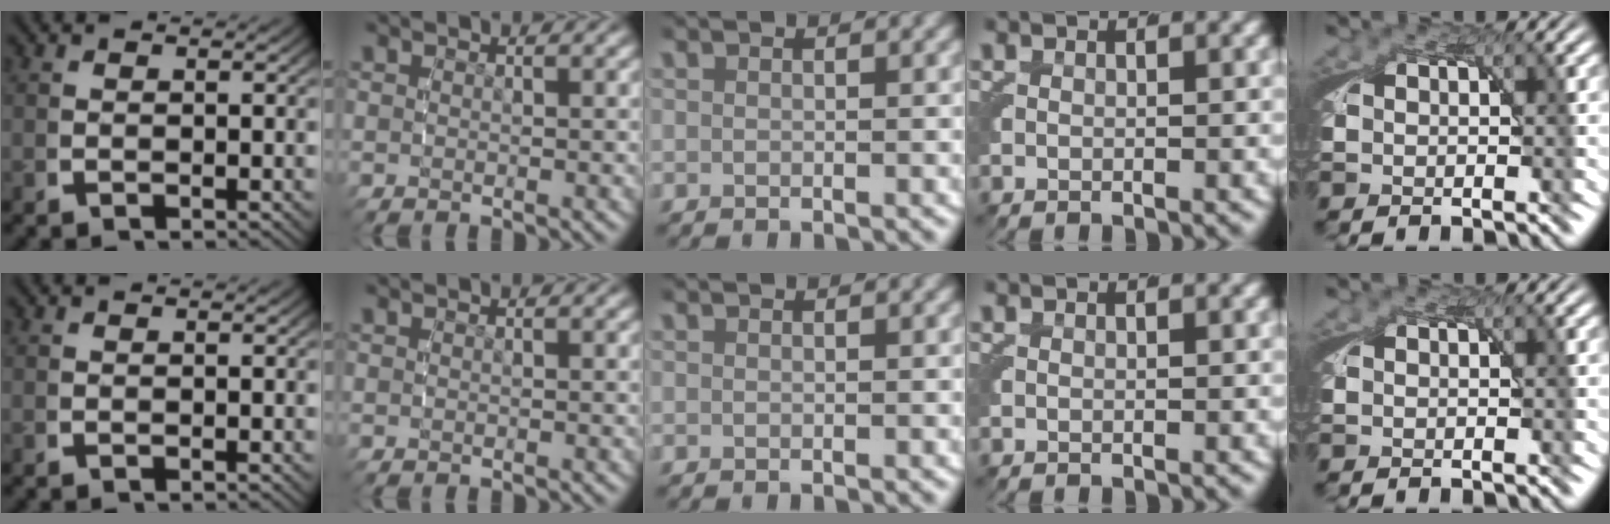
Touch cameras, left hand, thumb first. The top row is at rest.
{}